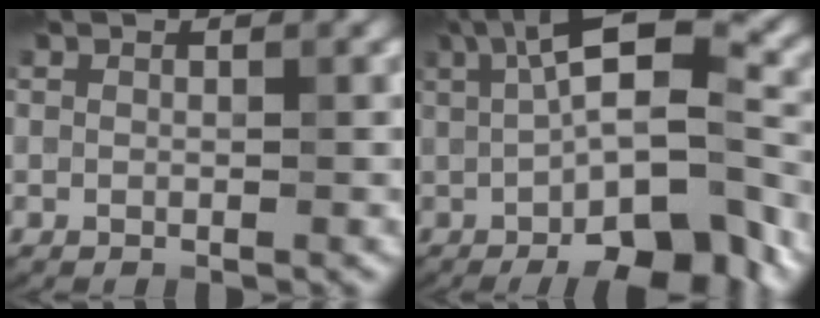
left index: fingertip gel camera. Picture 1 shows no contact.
{"total": 14.0, "force": [-2.7, 4.5, 13.0], "torque": [-0.168, 0.017, -0.026]}